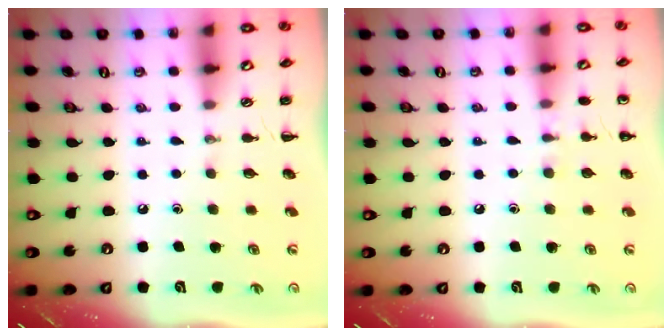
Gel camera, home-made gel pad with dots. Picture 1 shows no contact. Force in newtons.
{"total": 4.5, "press": 4.3, "slide": 1.4}